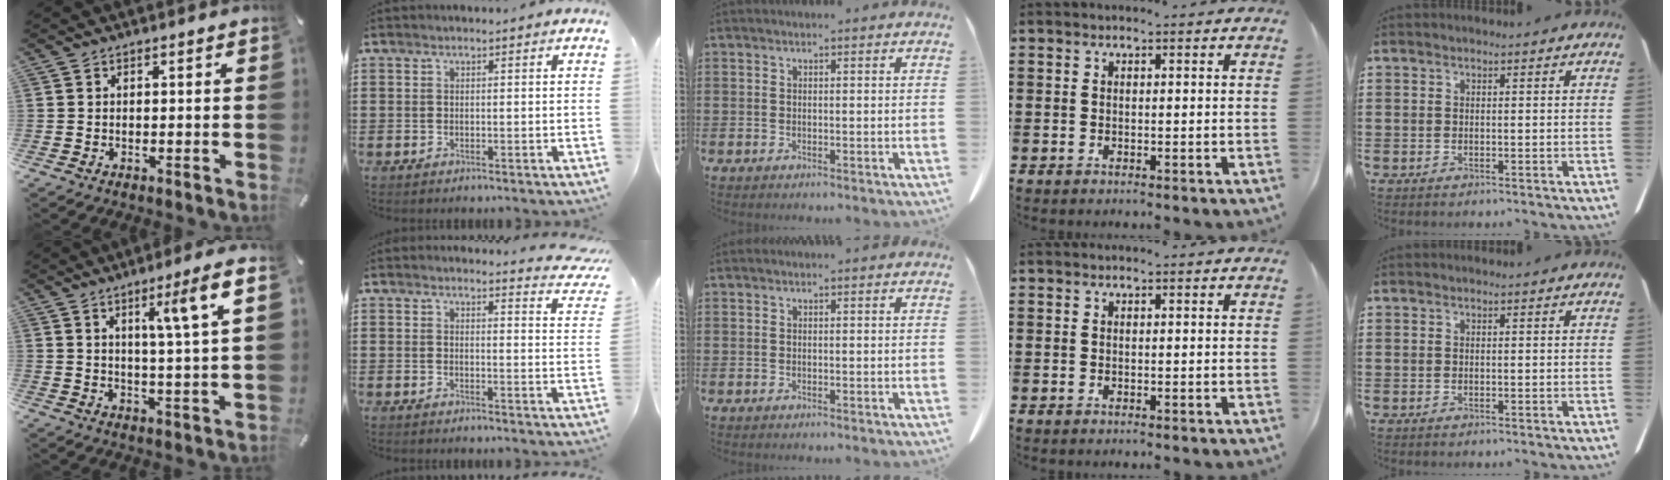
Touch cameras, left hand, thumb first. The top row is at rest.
{"thumb": {"total": 8.6, "force": [4.0, -0.3, 7.6], "torque": [-0.125, -0.012, 0.056]}, "index": {"total": 3.0, "force": [2.9, 0.0, 0.6], "torque": [-0.009, -0.021, 0.049]}}